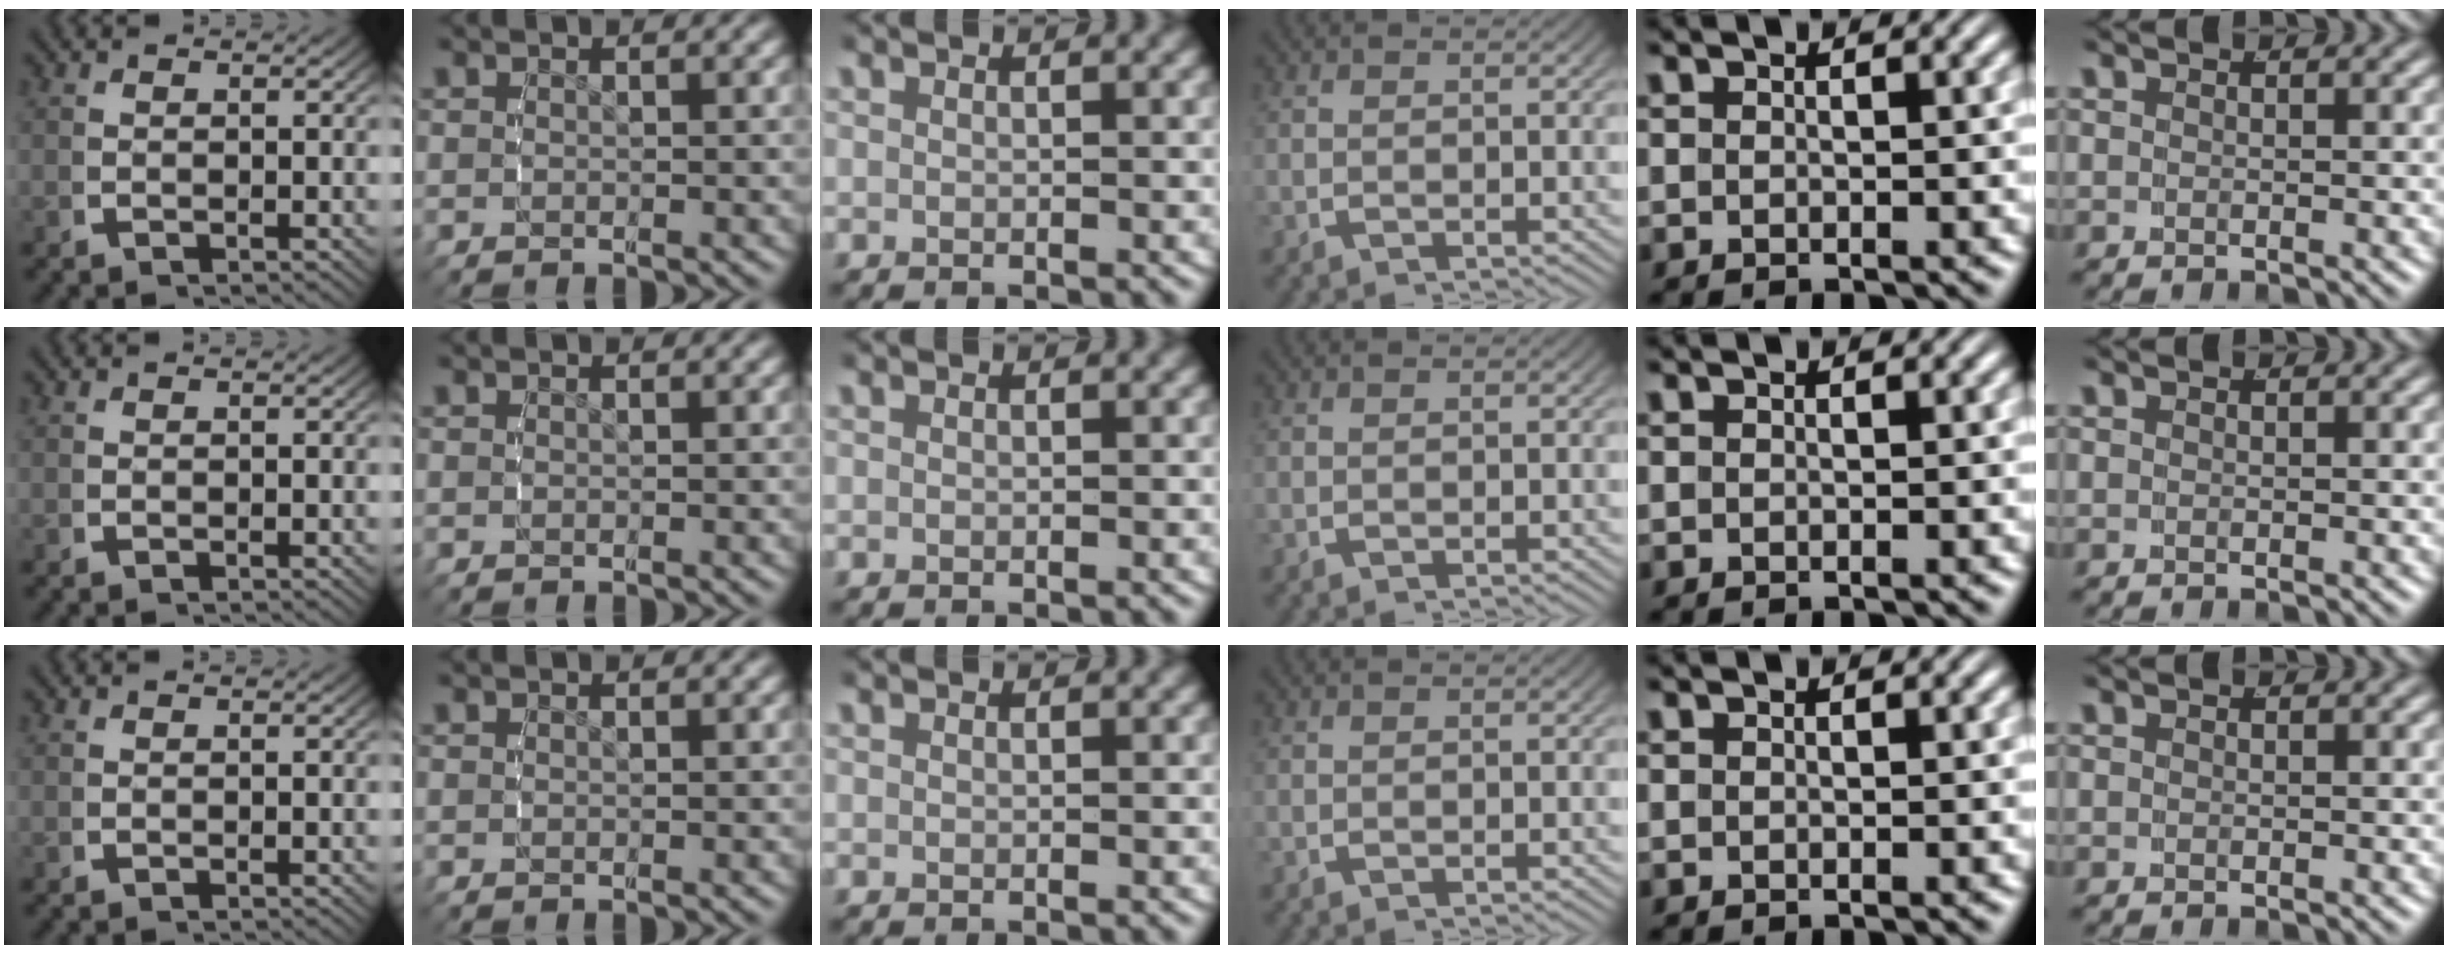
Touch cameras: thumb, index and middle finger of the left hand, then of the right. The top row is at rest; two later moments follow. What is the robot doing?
{"motion": "reach", "object": "paper towel"}